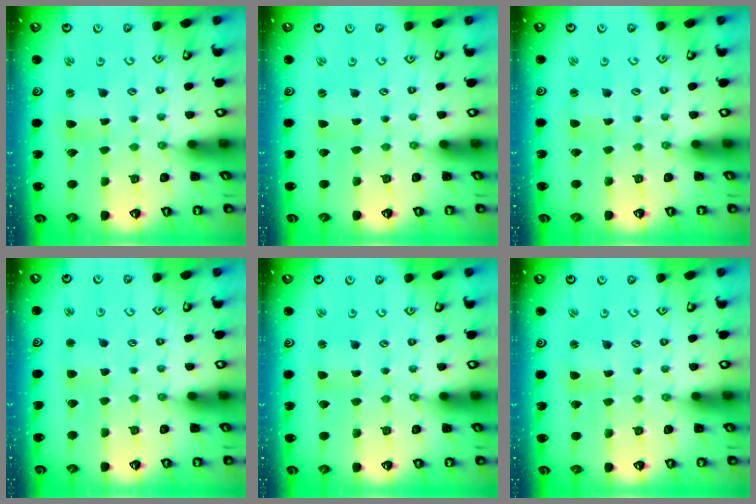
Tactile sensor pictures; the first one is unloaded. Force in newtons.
{"total": 0.0}
{"total": 0.7, "press": 0.7, "slide": 0.0}
{"total": 3.1, "press": 3.0, "slide": 0.5}
{"total": 1.0, "press": 1.0, "slide": 0.1}
{"total": 1.2, "press": 1.1, "slide": 0.3}